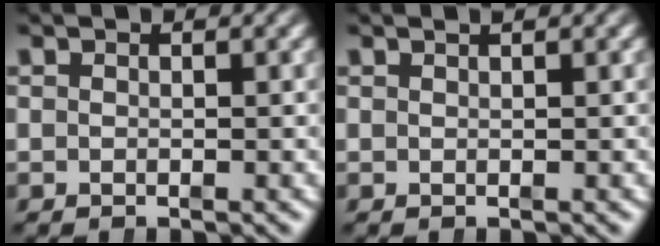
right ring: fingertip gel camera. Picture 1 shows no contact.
{"total": 1.0, "force": [0.6, -0.7, 0.5], "torque": [0.001, 0.004, 0.010]}